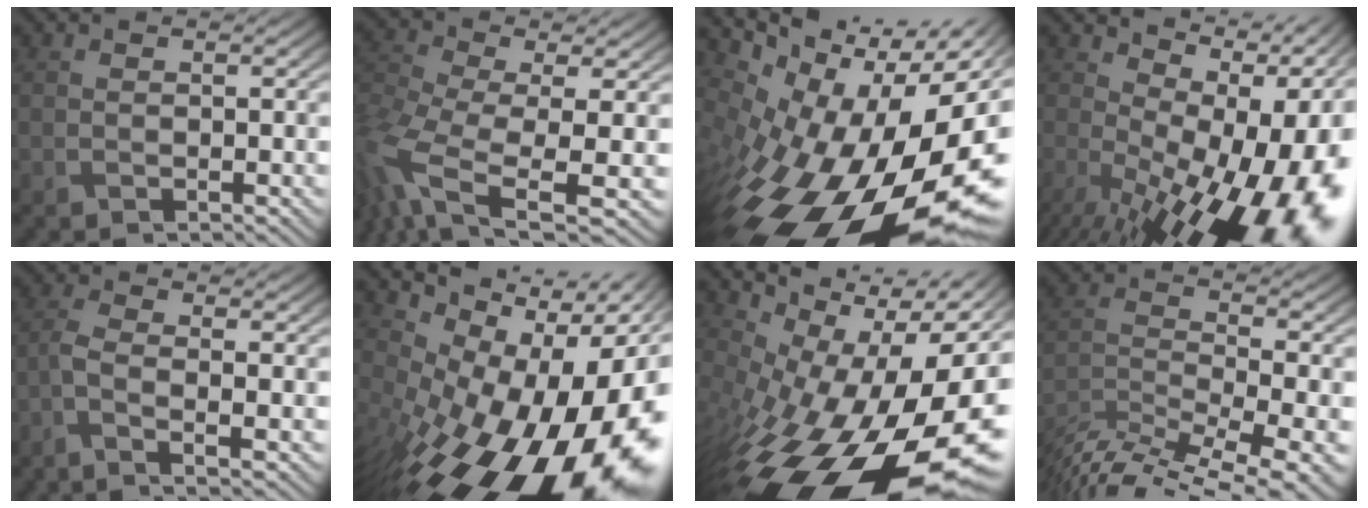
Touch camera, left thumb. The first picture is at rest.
{"total": 8.8, "force": [-1.5, 3.1, 8.1], "torque": [-0.198, -0.019, -0.032]}
{"total": 18.9, "force": [-3.9, 10.8, 15.1], "torque": [-0.255, -0.052, -0.050]}
{"total": 17.5, "force": [0.3, 9.9, 14.5], "torque": [-0.199, -0.047, 0.052]}
{"total": 2.8, "force": [-0.9, 0.5, 2.6], "torque": [-0.050, 0.003, -0.043]}
{"total": 18.8, "force": [-2.1, 10.7, 15.4], "torque": [-0.217, -0.043, -0.018]}
{"total": 17.0, "force": [-3.3, 8.1, 14.6], "torque": [-0.231, -0.023, -0.055]}
{"total": 12.3, "force": [-9.4, 3.1, 7.2], "torque": [-0.163, -0.019, -0.159]}